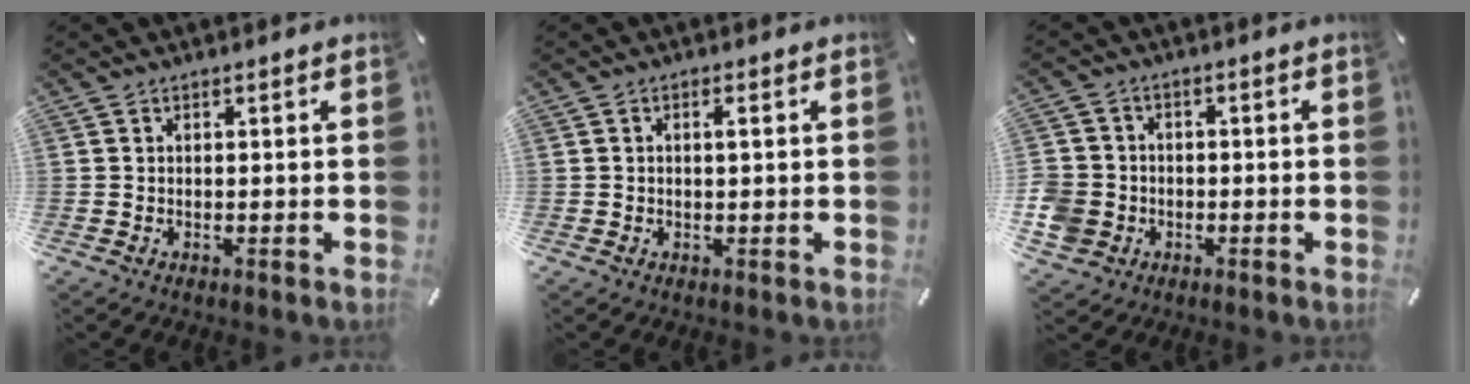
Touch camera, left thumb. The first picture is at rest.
{"total": 1.3, "force": [0.2, 0.5, 1.2], "torque": [-0.023, 0.003, 0.002]}
{"total": 6.7, "force": [-1.8, 6.1, 2.2], "torque": [-0.058, 0.009, -0.033]}